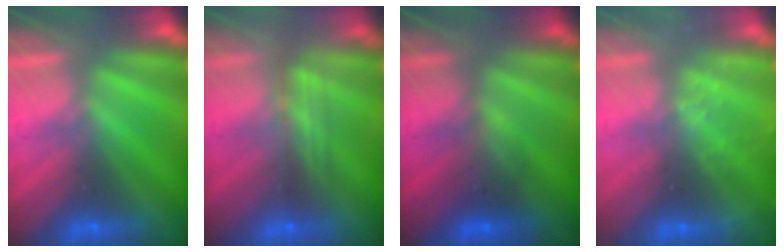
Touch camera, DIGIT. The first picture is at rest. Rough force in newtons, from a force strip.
{"total": 2.4}
{"total": 2.2}
{"total": 2.4}